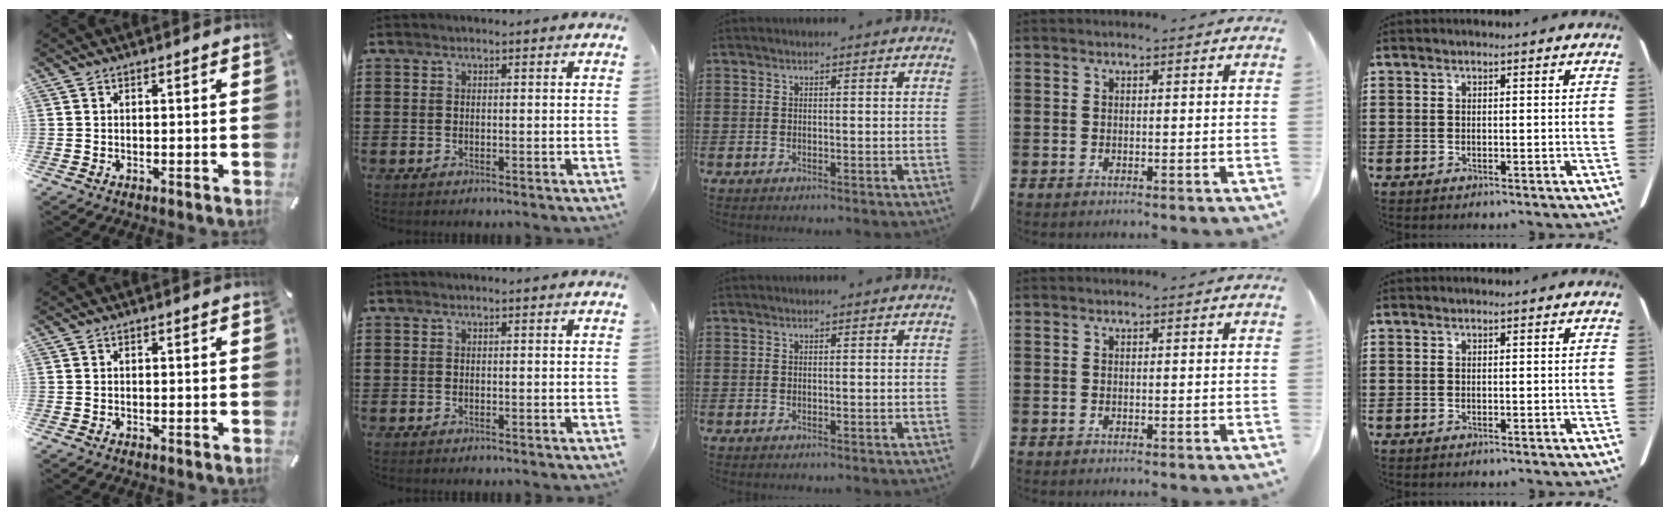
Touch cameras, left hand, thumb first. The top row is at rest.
{}